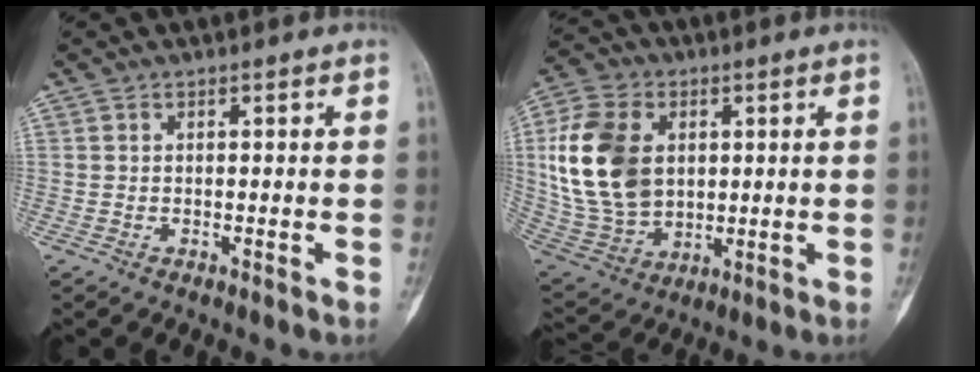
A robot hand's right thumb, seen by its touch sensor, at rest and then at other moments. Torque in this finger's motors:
{"motor_torque": [1.86, 2.29, 1.70, 0.36, 0.18]}